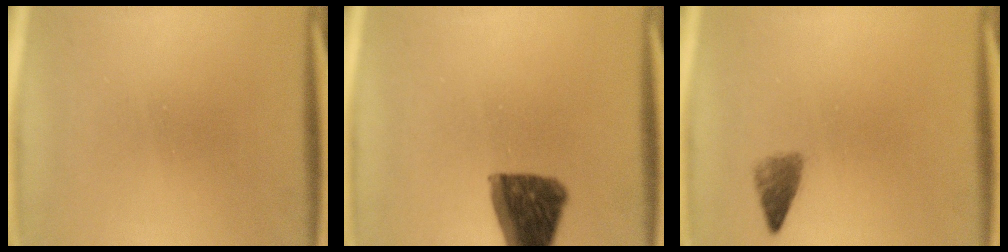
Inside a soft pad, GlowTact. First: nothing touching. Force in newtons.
{"total": 12.9}
{"total": 2.2}